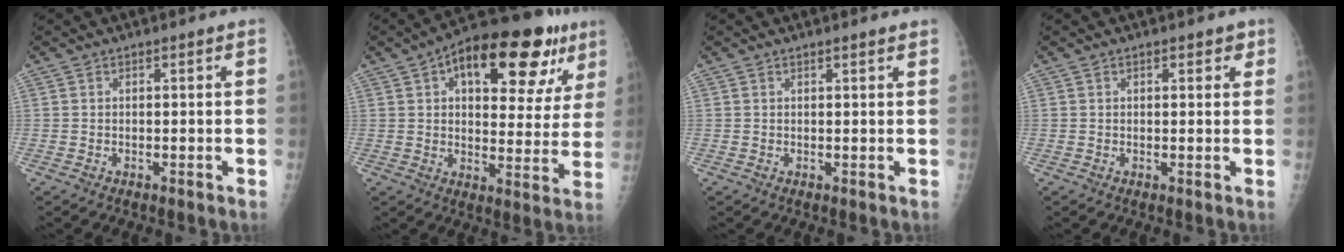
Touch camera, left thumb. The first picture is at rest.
{"total": 23.3, "force": [11.2, 10.5, 17.6], "torque": [-0.215, 0.005, 0.158]}
{"total": 1.4, "force": [1.2, 0.1, 0.8], "torque": [-0.005, 0.001, 0.016]}
{"total": 2.1, "force": [1.2, 1.1, 1.4], "torque": [-0.005, -0.003, 0.013]}